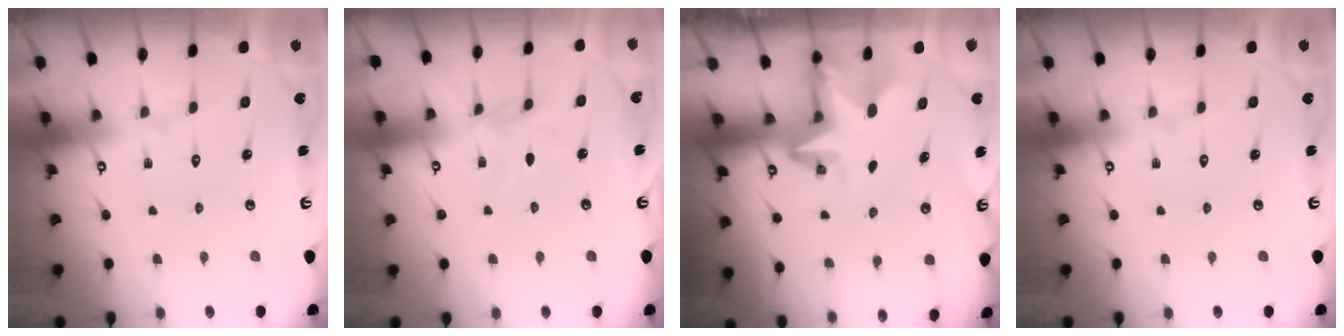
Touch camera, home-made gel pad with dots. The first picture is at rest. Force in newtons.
{"total": 4.0, "press": 4.0, "slide": 0.5}
{"total": 2.8, "press": 2.8, "slide": 0.3}
{"total": 0.0}